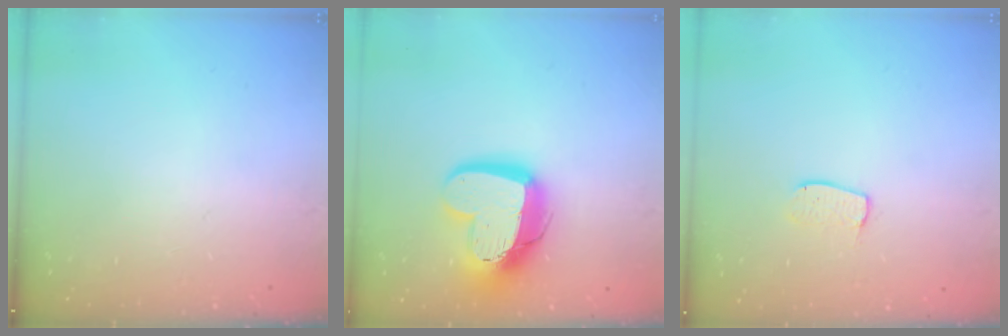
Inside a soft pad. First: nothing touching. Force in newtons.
{"total": 17.3, "press": 17.3, "slide": 1.6}
{"total": 6.5, "press": 6.5, "slide": 0.5}